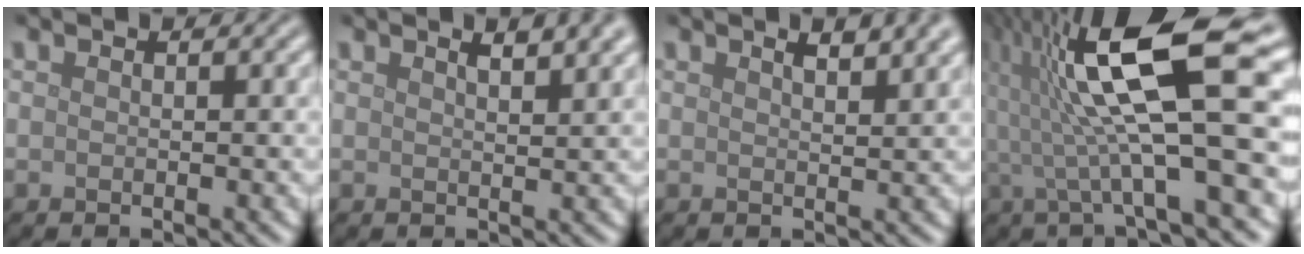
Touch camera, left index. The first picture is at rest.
{"total": 3.9, "force": [2.5, 1.3, 2.7], "torque": [-0.012, 0.018, 0.014]}
{"total": 3.6, "force": [2.4, 1.2, 2.4], "torque": [-0.015, 0.017, 0.017]}
{"total": 13.5, "force": [2.1, 2.9, 13.0], "torque": [-0.224, 0.022, 0.032]}